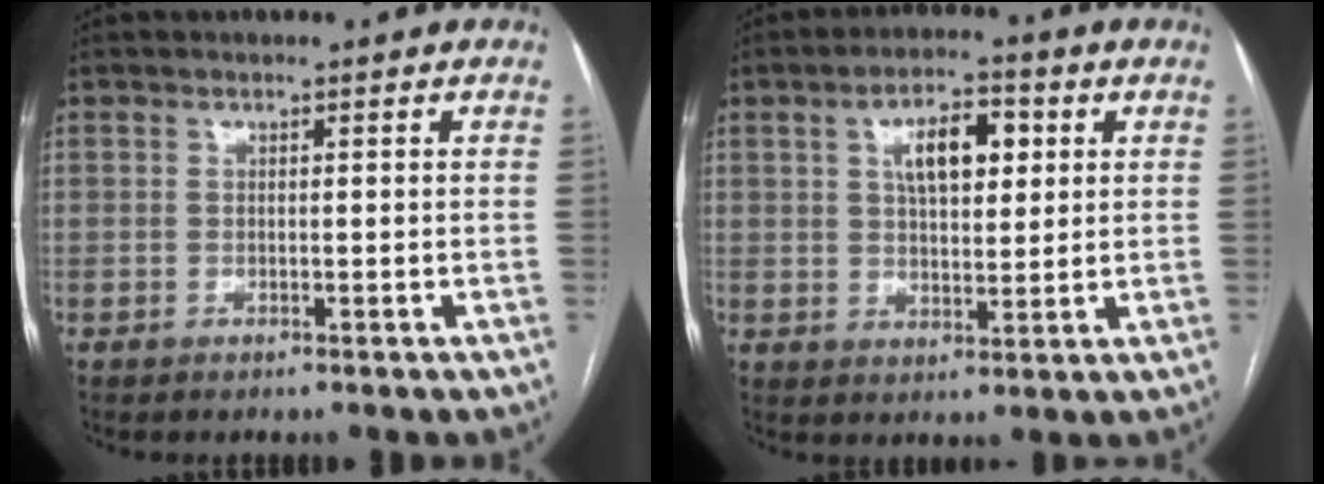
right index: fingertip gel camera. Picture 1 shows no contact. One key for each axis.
{"total": 8.0, "fx": 2.6, "fy": 3.4, "fz": 6.7, "tx": -0.112, "ty": 0.015, "tz": 0.045}